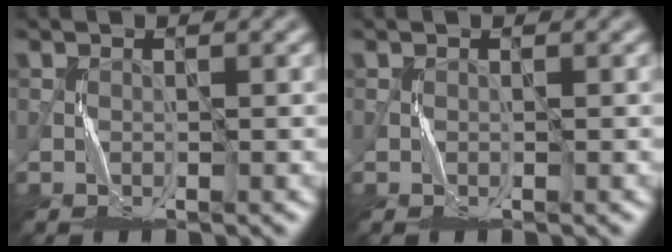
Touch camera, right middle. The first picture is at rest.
{"total": 0.0}